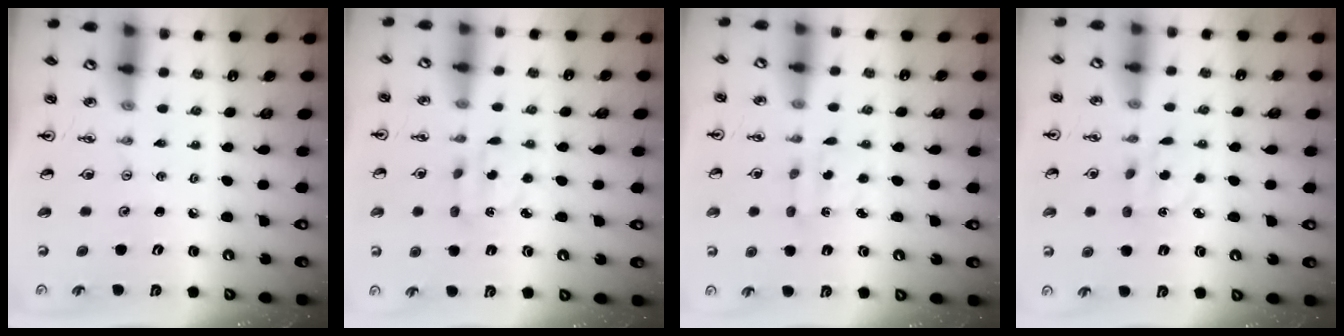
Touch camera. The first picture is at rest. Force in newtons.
{"total": 2.2, "press": 2.2, "slide": 0.6}
{"total": 2.1, "press": 2.0, "slide": 0.6}
{"total": 3.6, "press": 3.5, "slide": 0.7}